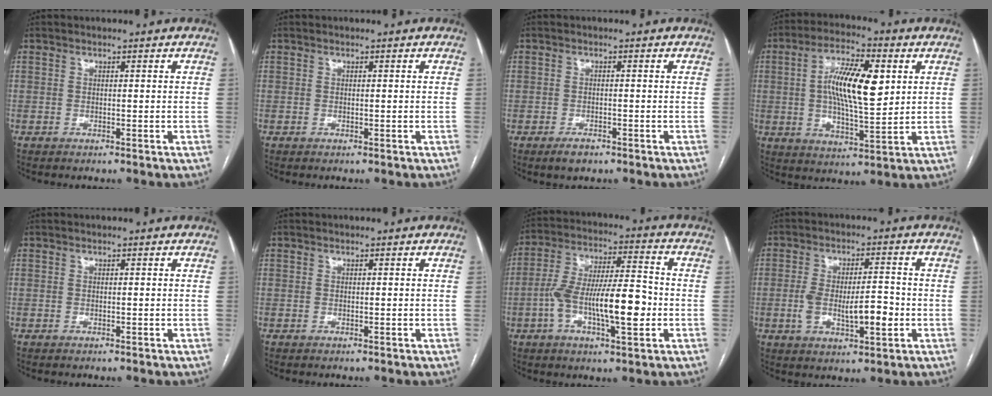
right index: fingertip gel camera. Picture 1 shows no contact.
{"total": 0.0}
{"total": 2.2, "force": [-1.6, 1.1, 1.1], "torque": [-0.018, 0.000, -0.020]}
{"total": 12.8, "force": [2.6, 3.7, 12.0], "torque": [-0.218, 0.009, 0.041]}
{"total": 0.0}
{"total": 0.0}
{"total": 14.3, "force": [-3.1, 3.3, 13.6], "torque": [-0.248, 0.016, -0.052]}
{"total": 9.0, "force": [-1.7, 2.8, 8.4], "torque": [-0.149, 0.009, -0.020]}